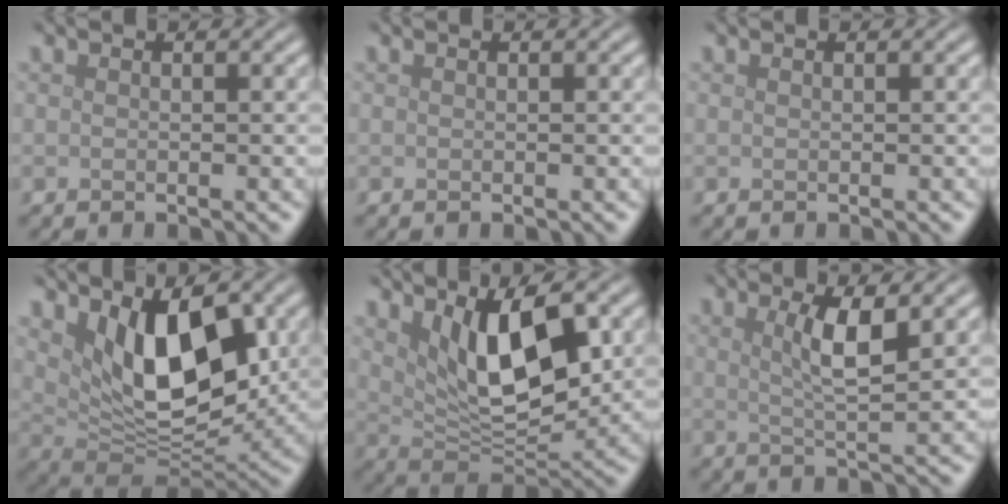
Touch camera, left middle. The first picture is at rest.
{"total": 0.0}
{"total": 0.0}
{"total": 8.7, "force": [2.8, 4.3, 7.1], "torque": [-0.126, -0.020, 0.052]}
{"total": 7.8, "force": [2.7, 3.2, 6.6], "torque": [-0.120, -0.016, 0.053]}
{"total": 3.8, "force": [1.3, 0.8, 3.5], "torque": [-0.062, -0.003, 0.023]}